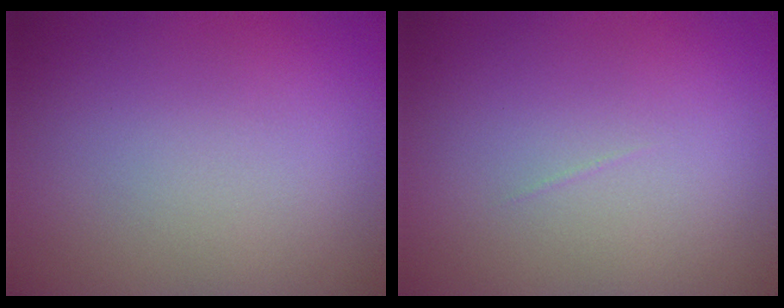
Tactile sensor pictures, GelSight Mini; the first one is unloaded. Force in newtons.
{"total": 0.0}